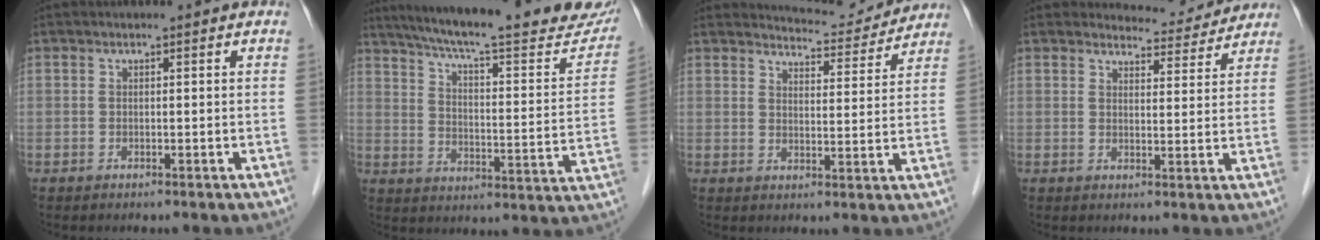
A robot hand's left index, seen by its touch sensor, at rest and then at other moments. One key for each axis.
{"total": 26.7, "fx": 23.1, "fy": 3.6, "fz": 13.0, "tx": -0.199, "ty": -0.036, "tz": 0.296}
{"total": 8.0, "fx": 7.9, "fy": 0.9, "fz": -0.3, "tx": 0.002, "ty": -0.005, "tz": 0.100}
{"total": 6.1, "fx": 5.9, "fy": 1.2, "fz": -0.5, "tx": 0.007, "ty": -0.004, "tz": 0.067}